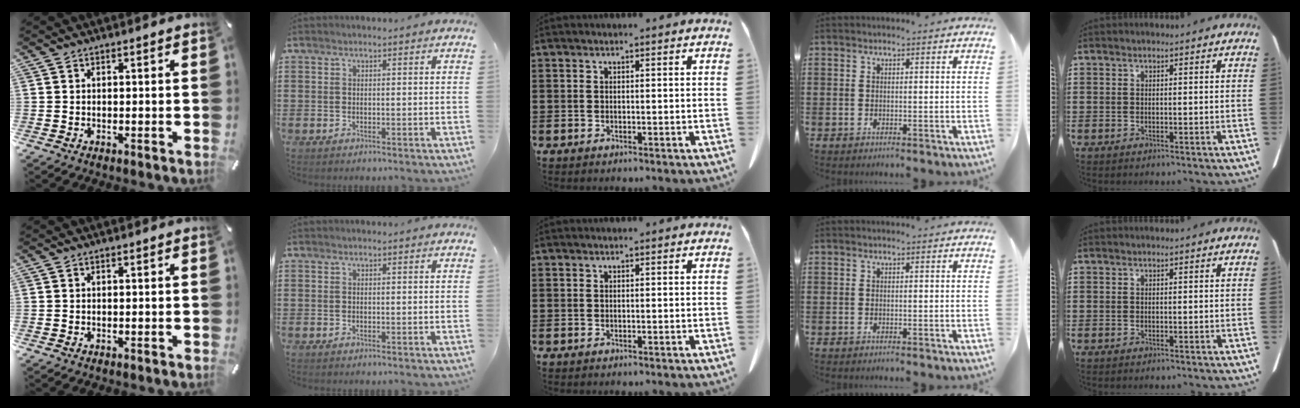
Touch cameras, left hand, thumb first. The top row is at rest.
{}